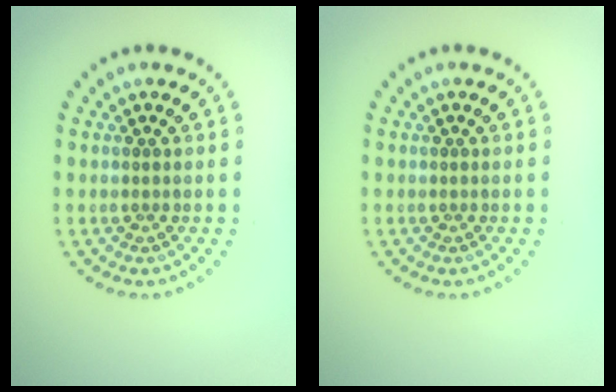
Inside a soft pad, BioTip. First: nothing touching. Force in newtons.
{"total": 0.0}